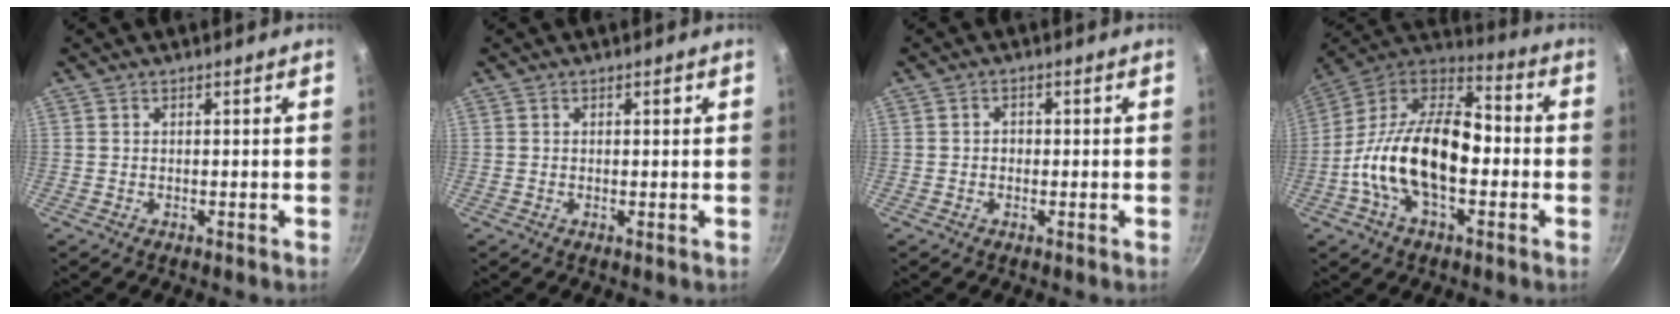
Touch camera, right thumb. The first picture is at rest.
{"total": 0.9, "force": [0.3, 0.4, 0.8], "torque": [-0.005, -0.001, 0.003]}
{"total": 1.3, "force": [-0.2, 1.2, 0.6], "torque": [-0.006, 0.004, -0.005]}
{"total": 22.2, "force": [-3.5, 12.5, 18.0], "torque": [-0.298, 0.052, -0.084]}